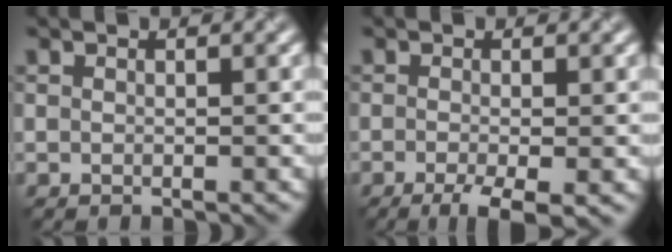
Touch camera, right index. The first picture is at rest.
{"total": 3.7, "force": [-1.9, 0.8, 3.0], "torque": [-0.058, -0.005, -0.033]}